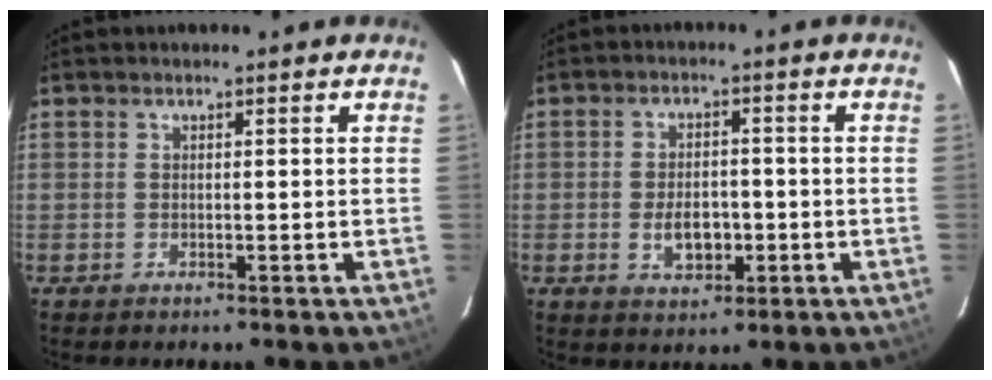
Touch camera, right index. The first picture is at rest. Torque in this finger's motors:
{"motor_torque": [0.08, 0.02, 0.31, 0.02]}